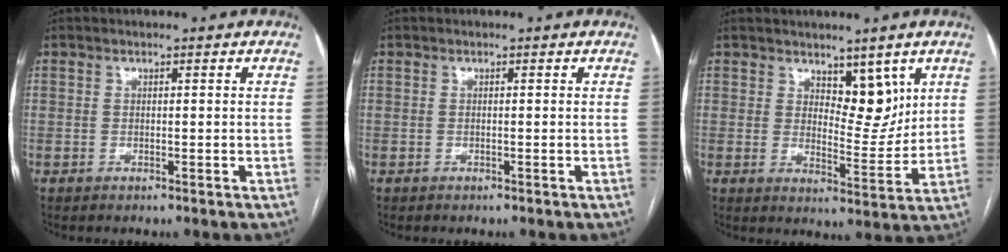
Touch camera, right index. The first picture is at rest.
{"total": 0.0}
{"total": 6.3, "force": [3.7, 2.9, 4.3], "torque": [-0.056, -0.010, 0.063]}